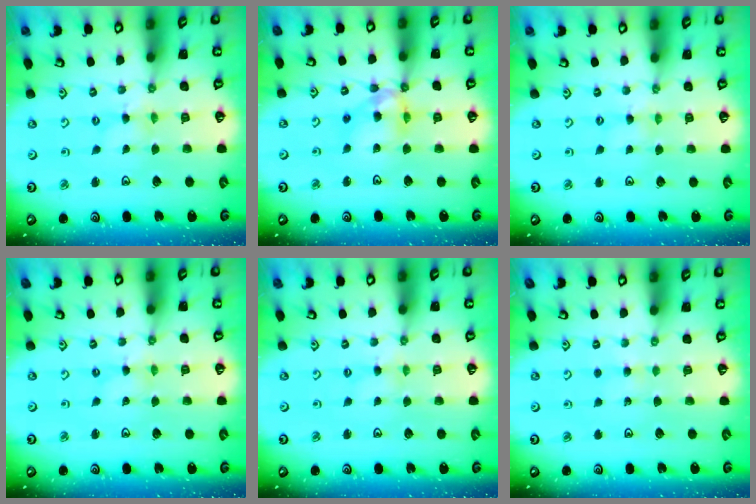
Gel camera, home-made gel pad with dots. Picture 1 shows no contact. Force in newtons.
{"total": 11.7, "press": 11.7, "slide": 0.9}
{"total": 2.0, "press": 2.0, "slide": 0.4}
{"total": 0.7, "press": 0.7, "slide": 0.1}
{"total": 2.3, "press": 2.3, "slide": 0.3}
{"total": 3.2, "press": 3.2, "slide": 0.4}